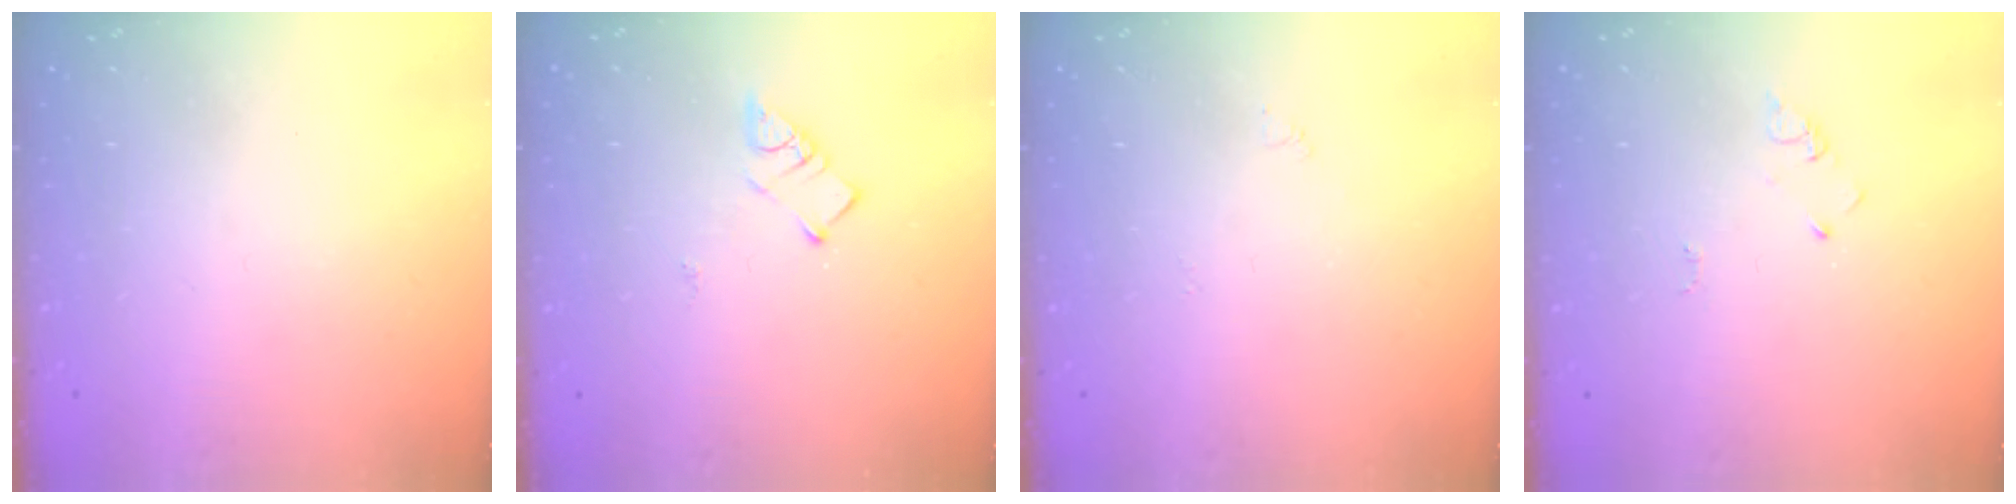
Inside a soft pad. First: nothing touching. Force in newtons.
{"total": 4.3, "press": 4.3, "slide": 0.1}
{"total": 3.3, "press": 3.3, "slide": 0.5}
{"total": 2.9, "press": 2.9, "slide": 0.3}